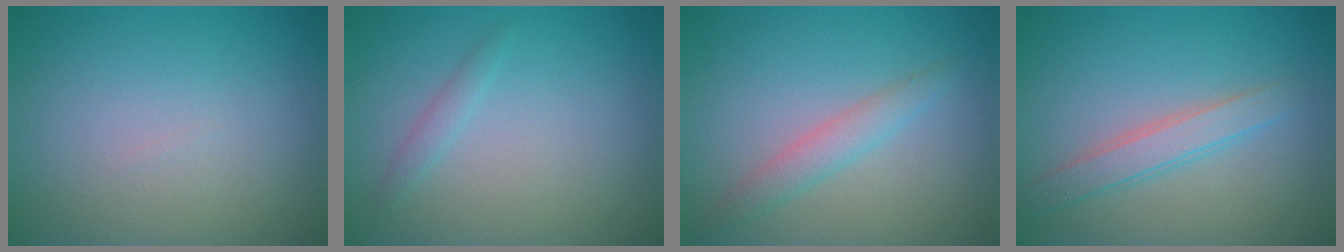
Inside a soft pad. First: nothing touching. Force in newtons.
{"total": 1.6, "press": 1.6, "slide": 0.1}
{"total": 2.0, "press": 2.0, "slide": 0.2}
{"total": 2.4, "press": 2.4, "slide": 0.0}